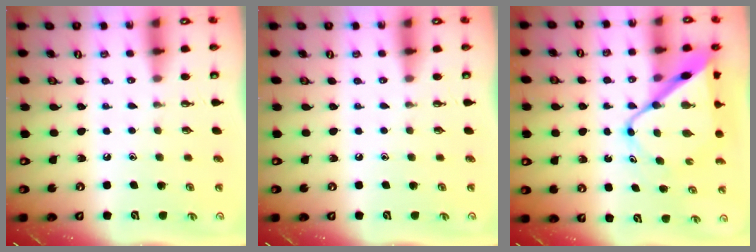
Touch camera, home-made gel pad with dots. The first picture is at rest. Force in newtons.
{"total": 0.0}
{"total": 12.4, "press": 12.4, "slide": 0.9}